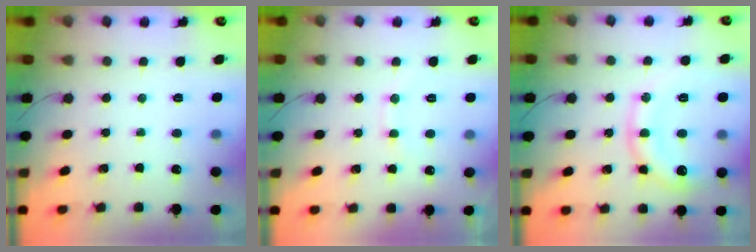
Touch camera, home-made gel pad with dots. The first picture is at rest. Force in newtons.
{"total": 7.7, "press": 7.6, "slide": 1.1}
{"total": 11.9, "press": 11.8, "slide": 0.9}